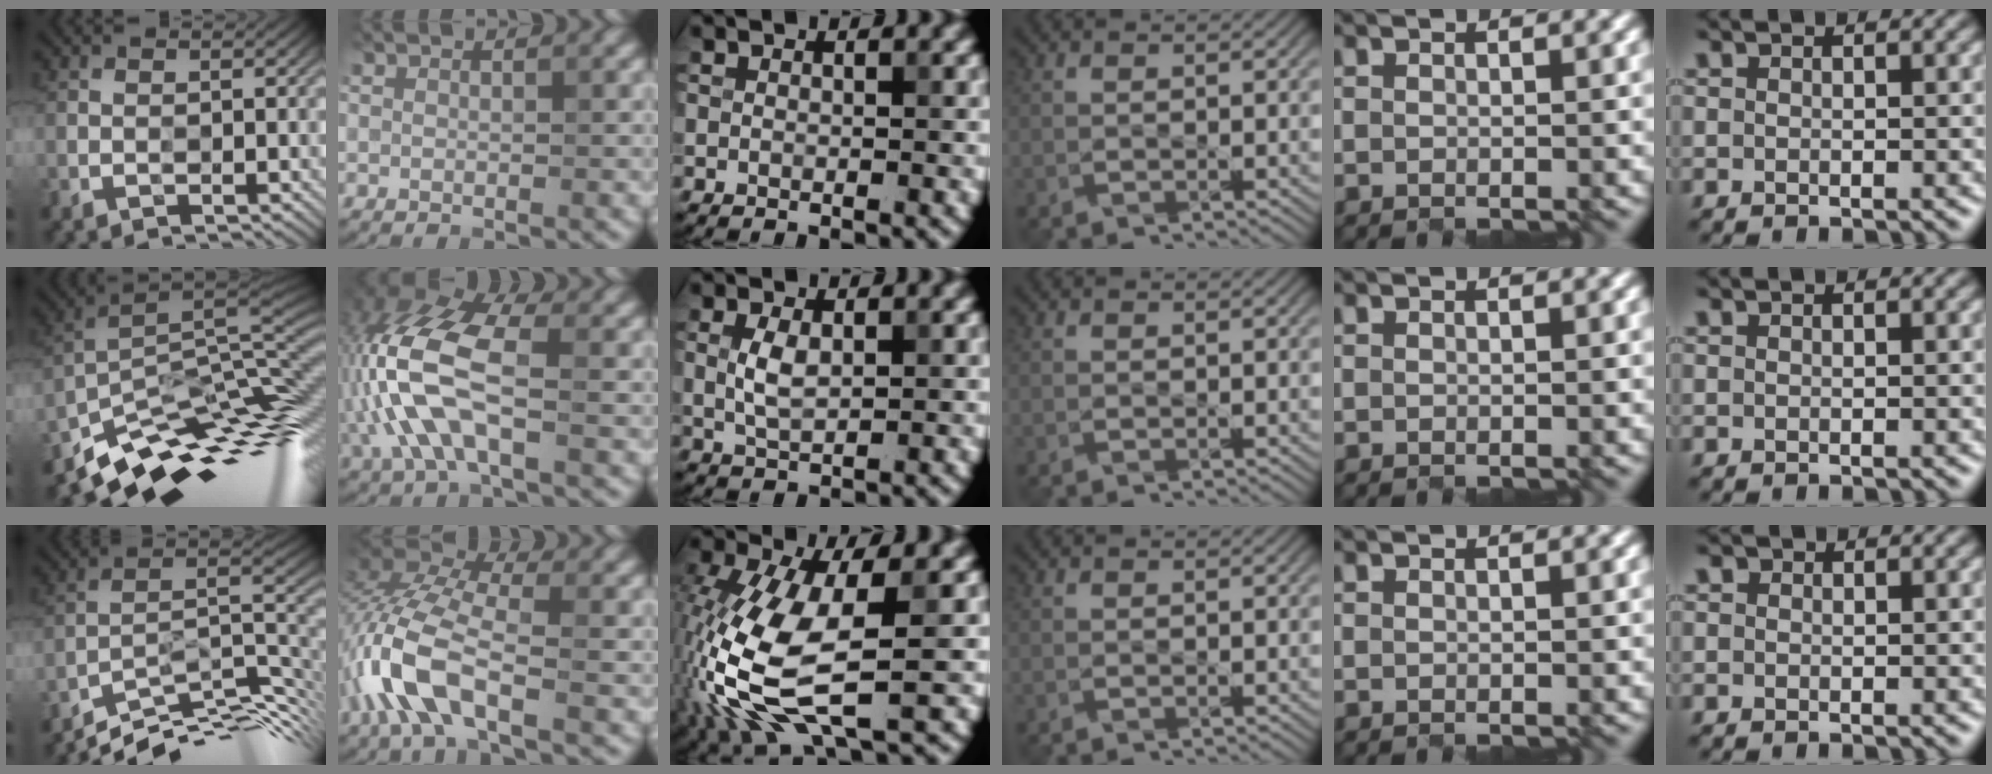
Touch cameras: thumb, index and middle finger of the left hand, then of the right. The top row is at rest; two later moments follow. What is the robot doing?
{"motion": "open", "object": "laptop"}